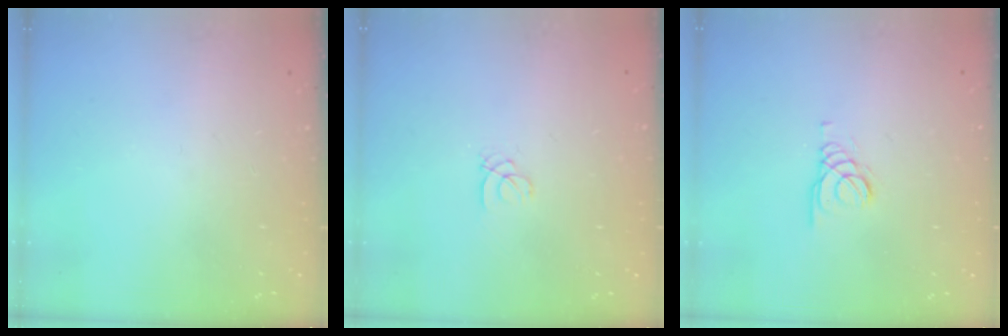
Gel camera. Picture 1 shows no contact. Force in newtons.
{"total": 1.0, "press": 1.0, "slide": 0.1}
{"total": 1.5, "press": 1.4, "slide": 0.1}